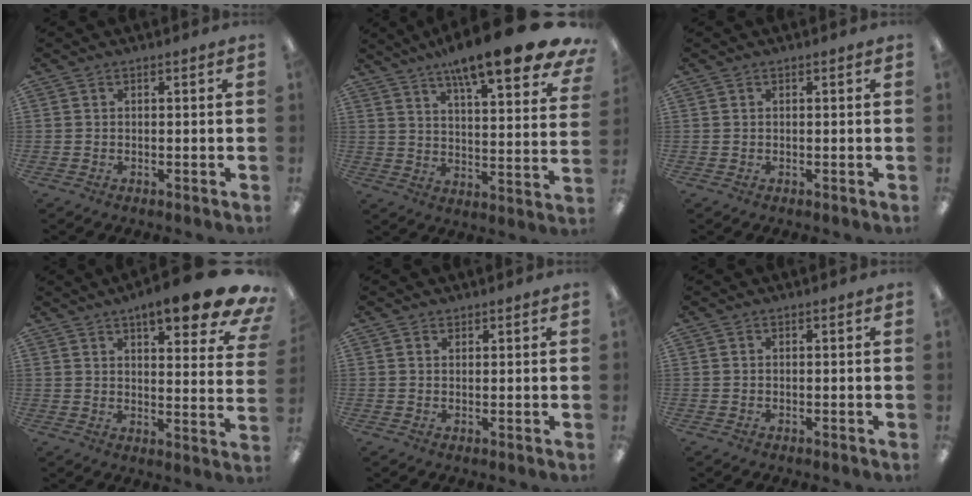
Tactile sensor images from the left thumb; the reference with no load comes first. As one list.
[{"total": 17.0, "force": [12.7, 3.6, 10.6], "torque": [-0.164, -0.083, 0.206]}, {"total": 0.0}, {"total": 13.6, "force": [9.4, 3.4, 9.3], "torque": [-0.117, -0.062, 0.149]}, {"total": 1.2, "force": [1.1, 0.6, 0.0], "torque": [0.001, 0.001, 0.021]}, {"total": 0.0}]